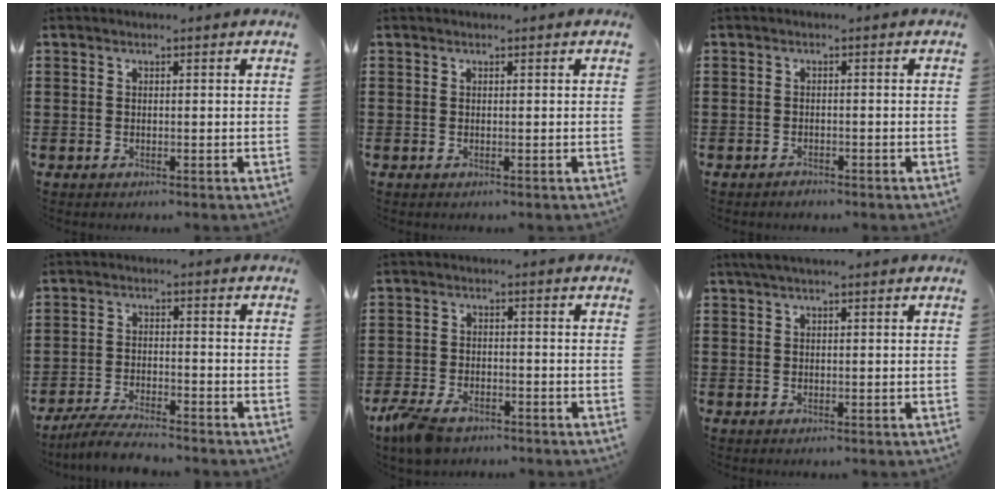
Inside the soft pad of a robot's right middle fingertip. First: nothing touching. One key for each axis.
{"total": 0.0}
{"total": 0.9, "fx": -0.8, "fy": 0.1, "fz": 0.2, "tx": -0.007, "ty": -0.004, "tz": -0.016}
{"total": 4.7, "fx": -4.3, "fy": 0.1, "fz": 1.8, "tx": -0.044, "ty": -0.009, "tz": -0.086}
{"total": 4.2, "fx": -3.3, "fy": 1.6, "fz": 2.1, "tx": -0.063, "ty": -0.003, "tz": -0.072}
{"total": 1.2, "fx": 0.6, "fy": 0.1, "fz": 1.0, "tx": -0.020, "ty": 0.003, "tz": 0.010}